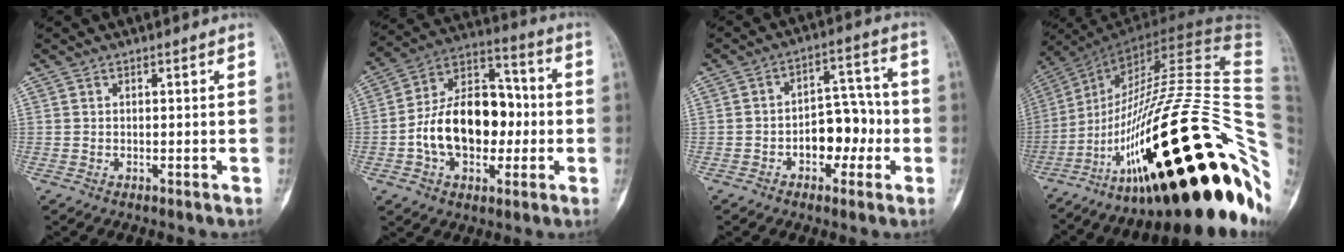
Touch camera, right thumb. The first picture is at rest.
{"total": 18.4, "force": [-2.4, 12.1, 13.7], "torque": [-0.199, 0.038, -0.041]}
{"total": 9.5, "force": [-2.5, 6.2, 6.8], "torque": [-0.061, 0.042, -0.040]}
{"total": 45.1, "force": [-14.6, 14.0, 40.2], "torque": [-0.543, 0.076, -0.229]}